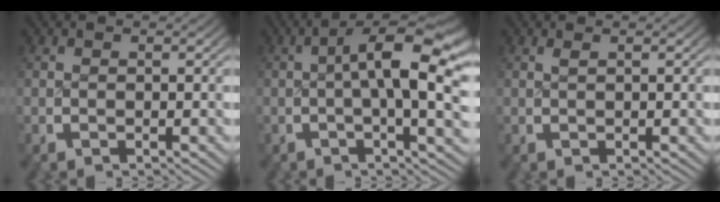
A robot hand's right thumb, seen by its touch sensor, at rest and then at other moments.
{"total": 9.8, "force": [1.2, 3.6, 9.0], "torque": [-0.105, 0.007, 0.007]}
{"total": 0.5, "force": [0.3, -0.1, 0.3], "torque": [-0.007, -0.002, 0.010]}